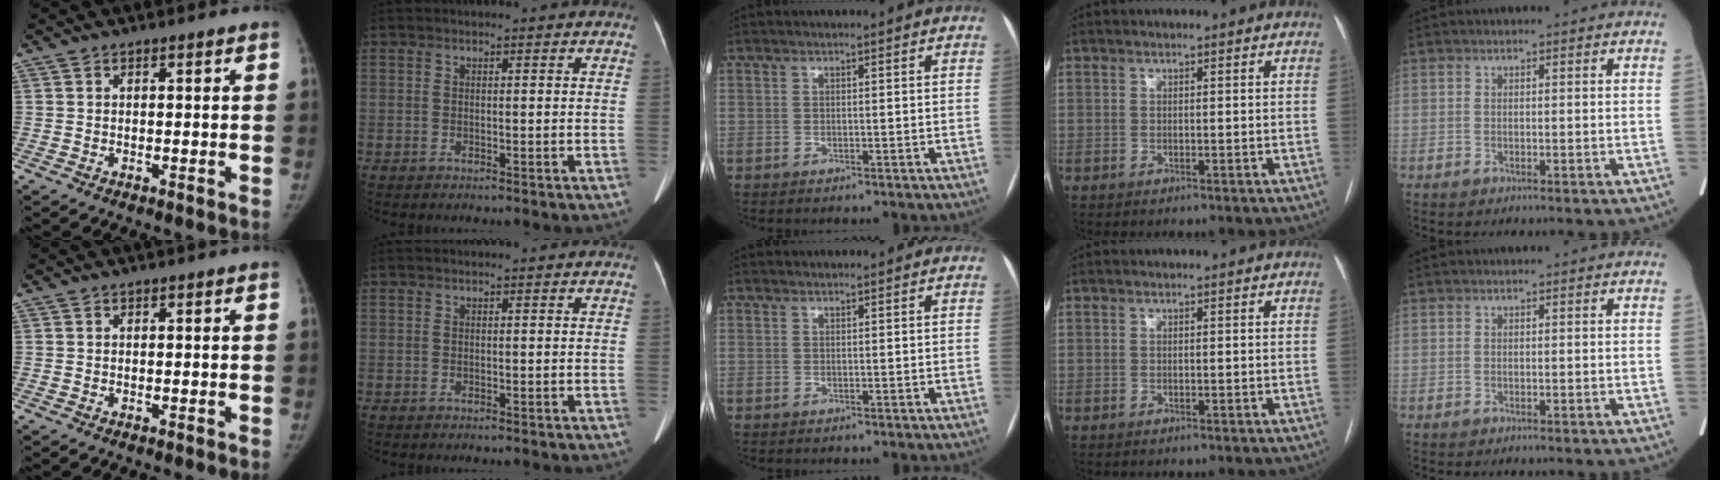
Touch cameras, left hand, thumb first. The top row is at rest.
{}